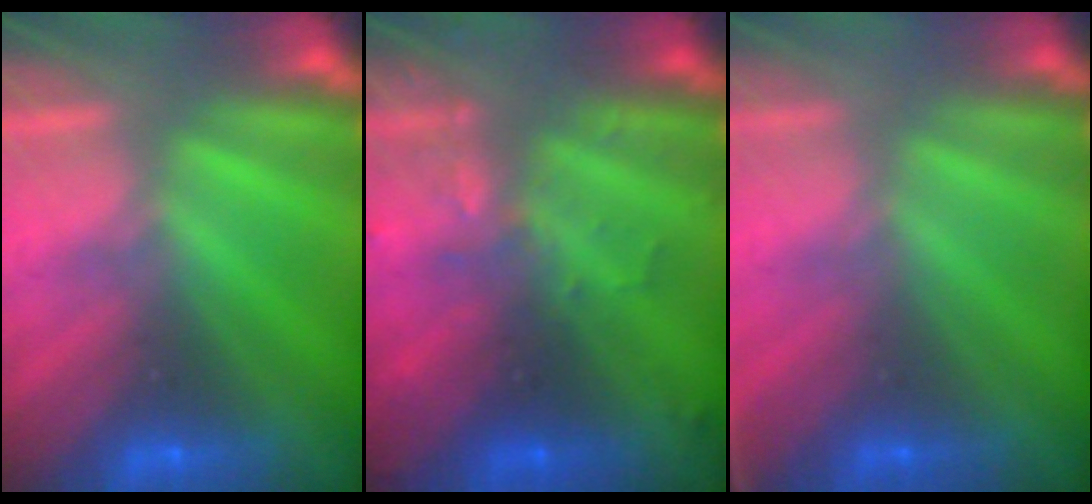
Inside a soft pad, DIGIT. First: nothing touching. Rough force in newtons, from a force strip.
{"total": 3.0}
{"total": 2.5}